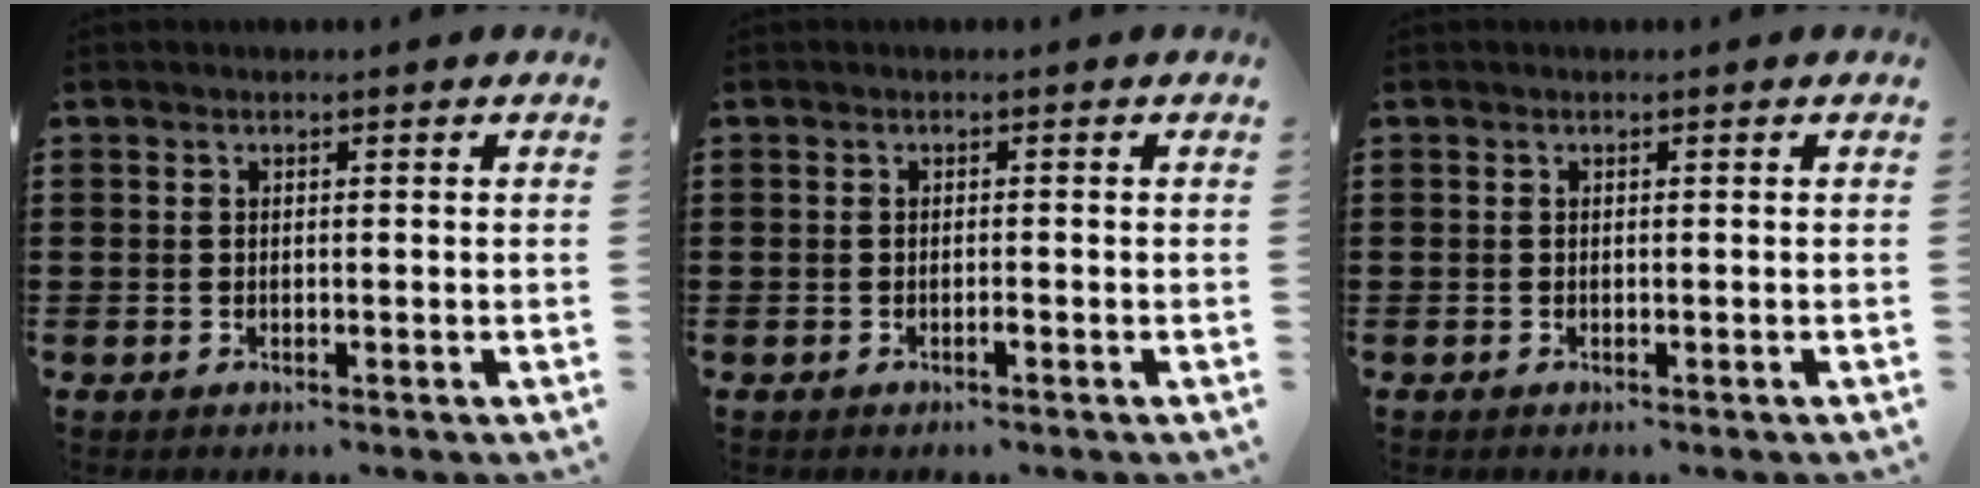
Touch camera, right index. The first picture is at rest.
{"total": 0.7, "force": [-0.5, 0.1, 0.6], "torque": [-0.012, -0.002, -0.008]}
{"total": 0.0}